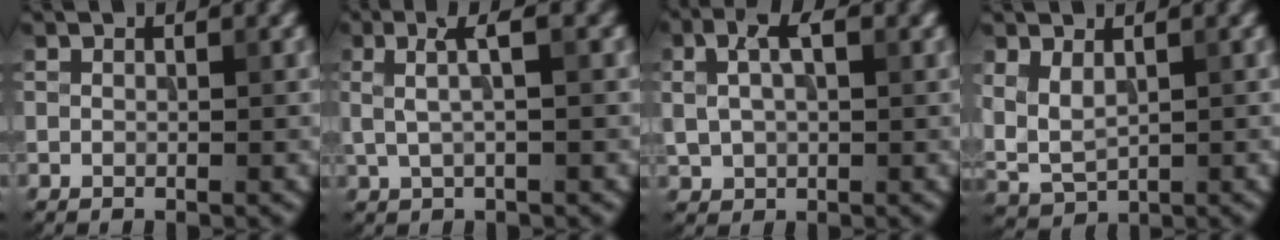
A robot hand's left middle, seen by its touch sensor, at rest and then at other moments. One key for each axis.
{"total": 3.1, "fx": 0.7, "fy": 0.7, "fz": 2.9, "tx": -0.054, "ty": 0.008, "tz": 0.012}
{"total": 4.1, "fx": 1.2, "fy": 2.5, "fz": 3.1, "tx": -0.062, "ty": 0.007, "tz": 0.020}
{"total": 3.1, "fx": 1.0, "fy": 1.8, "fz": 2.3, "tx": -0.056, "ty": -0.002, "tz": 0.023}